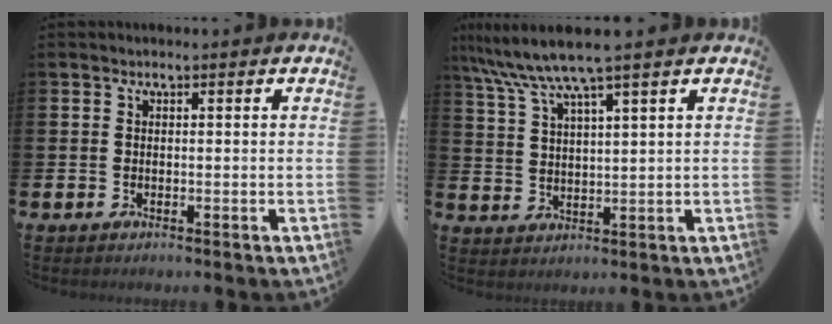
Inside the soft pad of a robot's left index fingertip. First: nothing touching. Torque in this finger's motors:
{"motor_torque": [0.42, -0.62, 0.87, 0.21]}